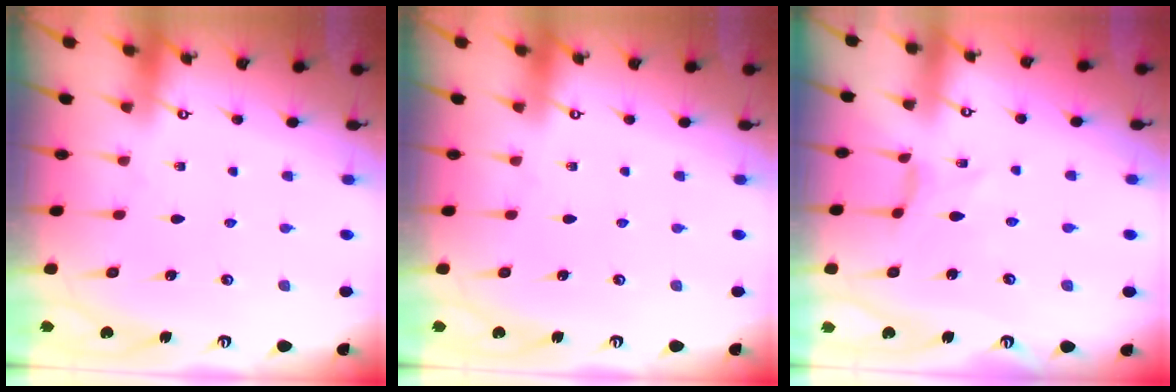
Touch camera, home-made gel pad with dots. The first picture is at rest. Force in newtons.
{"total": 0.0}
{"total": 0.0}